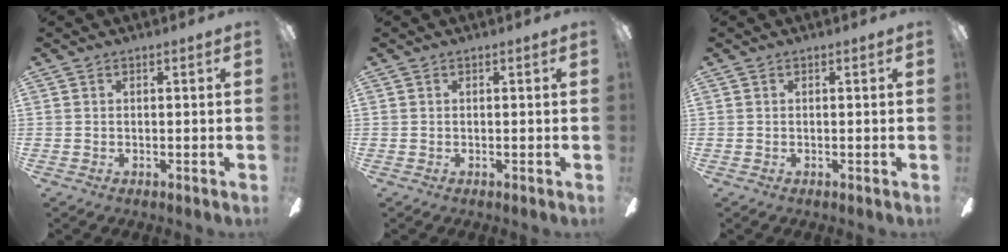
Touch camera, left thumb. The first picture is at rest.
{"total": 0.0}
{"total": 0.0}